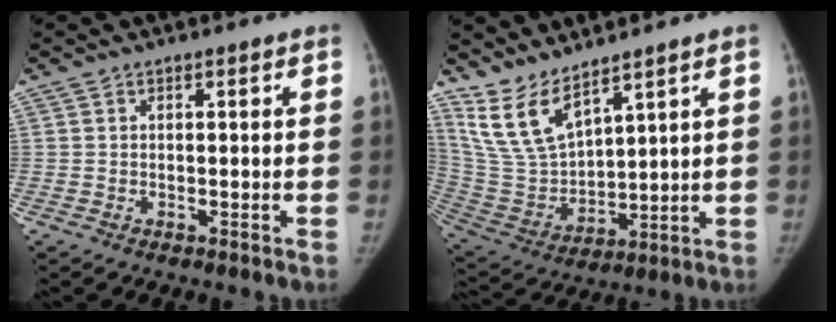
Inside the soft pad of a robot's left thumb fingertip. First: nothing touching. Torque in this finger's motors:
{"motor_torque": [0.27, 0.04, 1.08, -1.69, 0.29]}